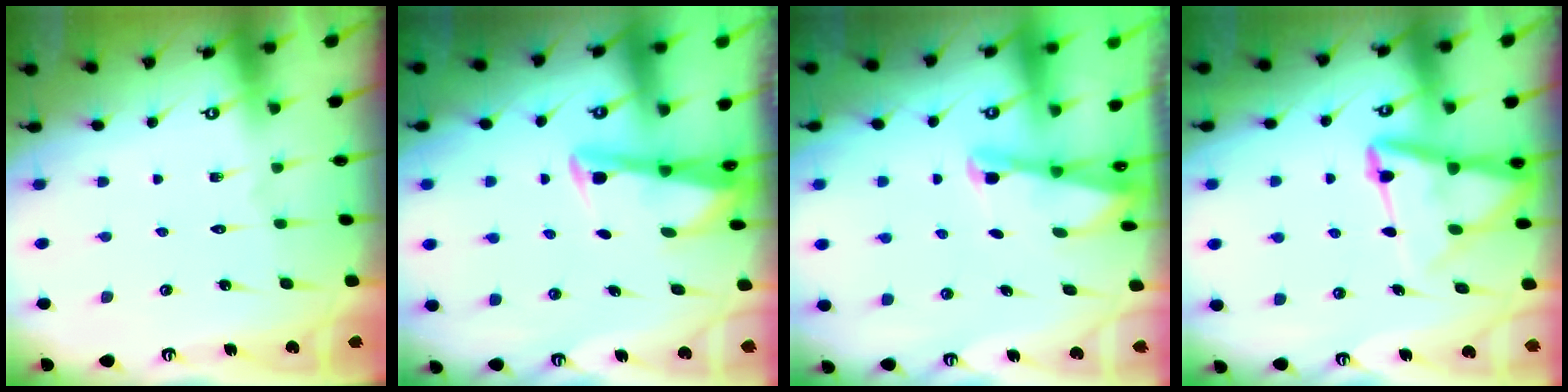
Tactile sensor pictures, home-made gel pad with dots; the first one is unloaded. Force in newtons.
{"total": 3.1, "press": 3.1, "slide": 0.4}
{"total": 1.9, "press": 1.9, "slide": 0.4}
{"total": 11.2, "press": 11.2, "slide": 1.2}